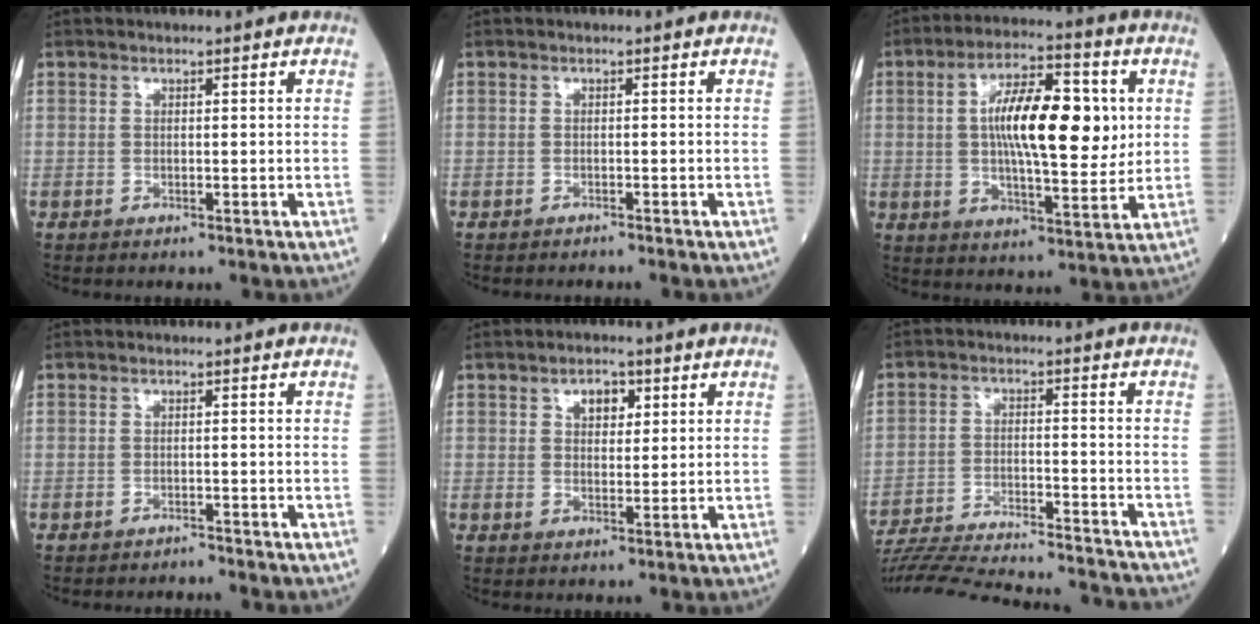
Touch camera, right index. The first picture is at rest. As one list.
[{"total": 1.8, "force": [-1.7, -0.2, 0.6], "torque": [-0.009, 0.002, -0.021]}, {"total": 14.4, "force": [2.3, 4.2, 13.5], "torque": [-0.230, 0.016, 0.033]}, {"total": 1.6, "force": [-1.6, -0.4, -0.3], "torque": [0.007, -0.004, -0.022]}, {"total": 3.5, "force": [1.5, 2.0, 2.4], "torque": [-0.035, 0.006, 0.024]}, {"total": 24.4, "force": [-22.9, 1.5, 8.1], "torque": [-0.138, -0.039, -0.324]}]